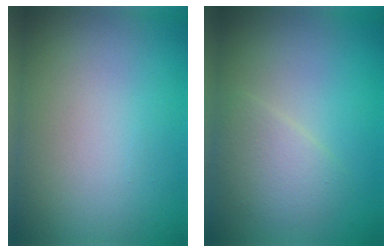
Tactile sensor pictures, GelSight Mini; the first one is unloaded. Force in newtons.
{"total": 2.5, "press": 2.5, "slide": 0.1}